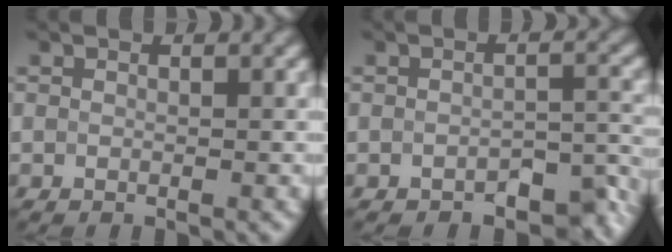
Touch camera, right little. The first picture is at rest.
{"total": 4.3, "force": [-3.7, 1.5, 1.7], "torque": [-0.019, 0.001, -0.048]}